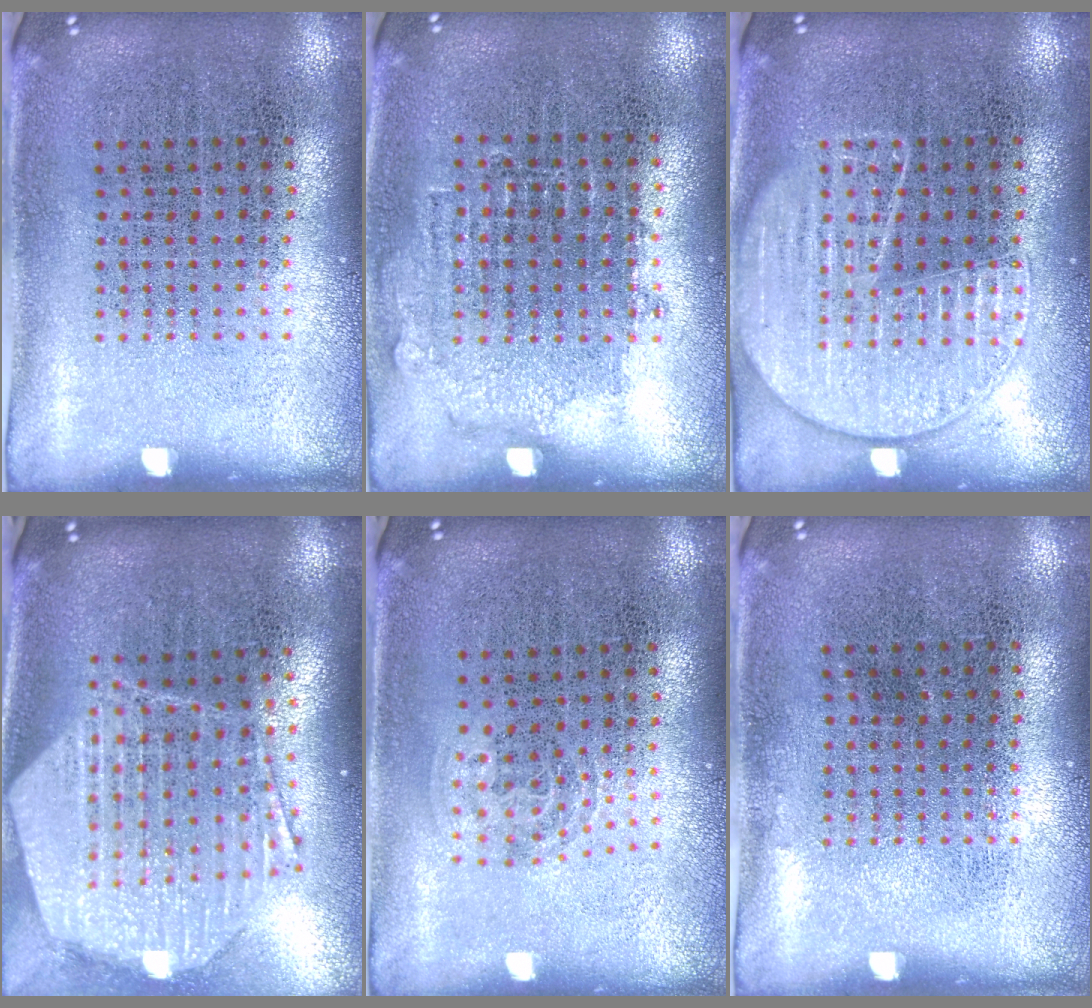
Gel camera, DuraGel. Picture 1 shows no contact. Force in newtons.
{"total": 0.9, "press": 0.8, "slide": 0.4}
{"total": 2.9, "press": 2.9, "slide": 0.3}
{"total": 2.6, "press": 2.1, "slide": 1.5}
{"total": 0.9, "press": 0.6, "slide": 0.7}
{"total": 0.0}